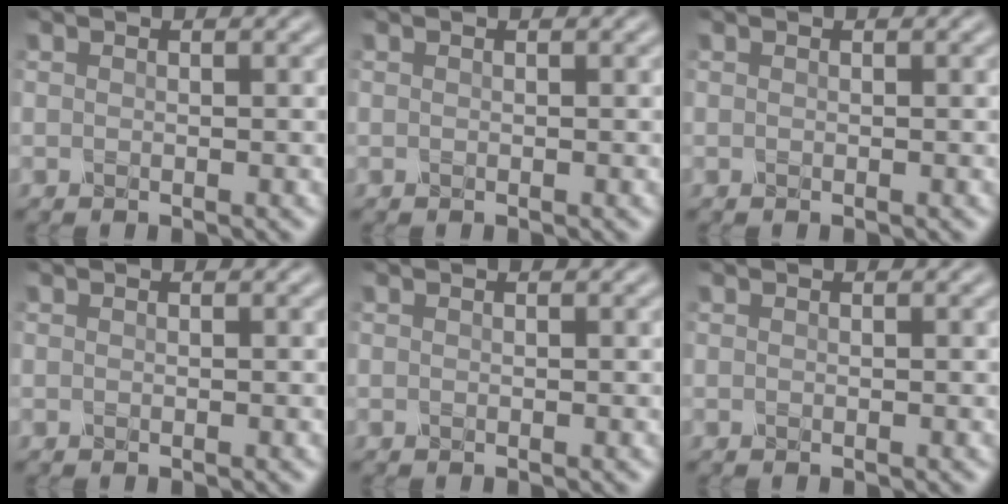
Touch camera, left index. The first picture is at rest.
{"total": 0.0}
{"total": 0.0}
{"total": 0.0}
{"total": 0.0}
{"total": 0.0}